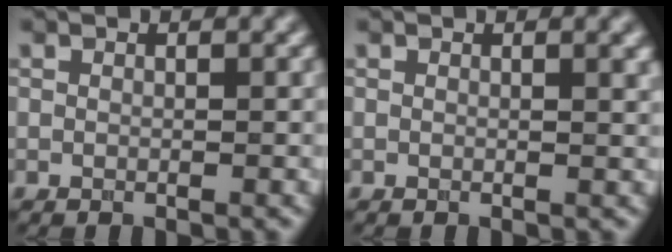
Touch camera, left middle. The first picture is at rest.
{"total": 1.6, "force": [0.7, 0.5, 1.3], "torque": [-0.010, 0.002, 0.007]}